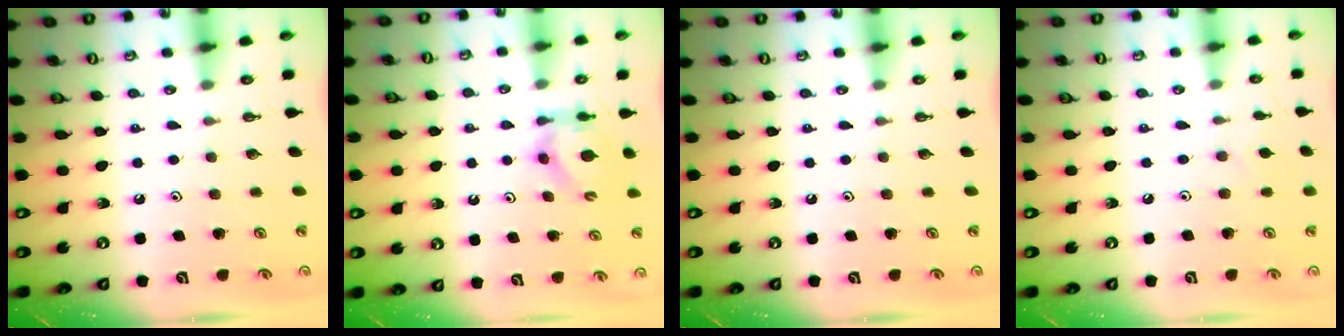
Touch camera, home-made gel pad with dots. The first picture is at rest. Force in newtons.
{"total": 5.1, "press": 5.0, "slide": 0.9}
{"total": 0.0}
{"total": 5.7, "press": 5.6, "slide": 0.8}